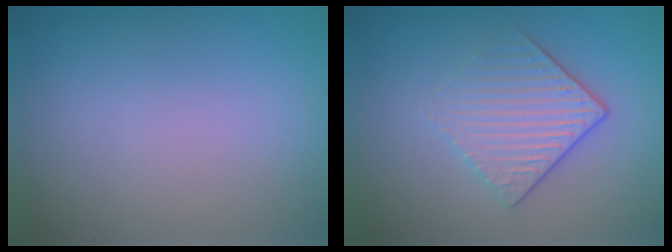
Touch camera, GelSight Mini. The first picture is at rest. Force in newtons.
{"total": 3.7, "press": 3.3, "slide": 1.7}